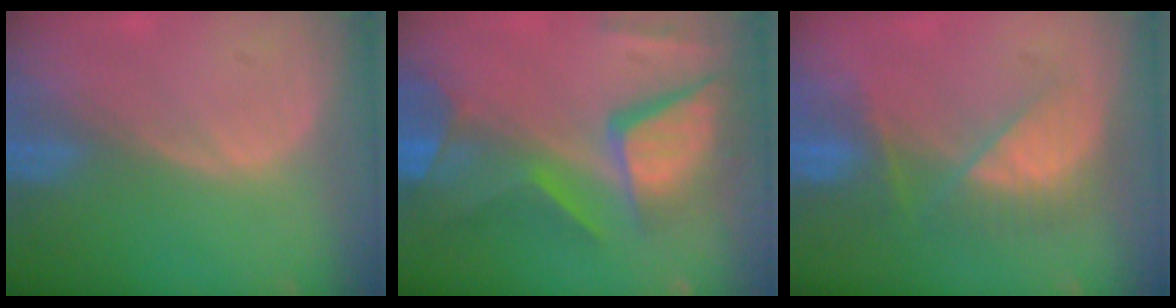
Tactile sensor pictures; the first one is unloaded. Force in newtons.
{"total": 12.1, "press": 9.9, "slide": 6.9}
{"total": 7.7, "press": 7.0, "slide": 3.2}